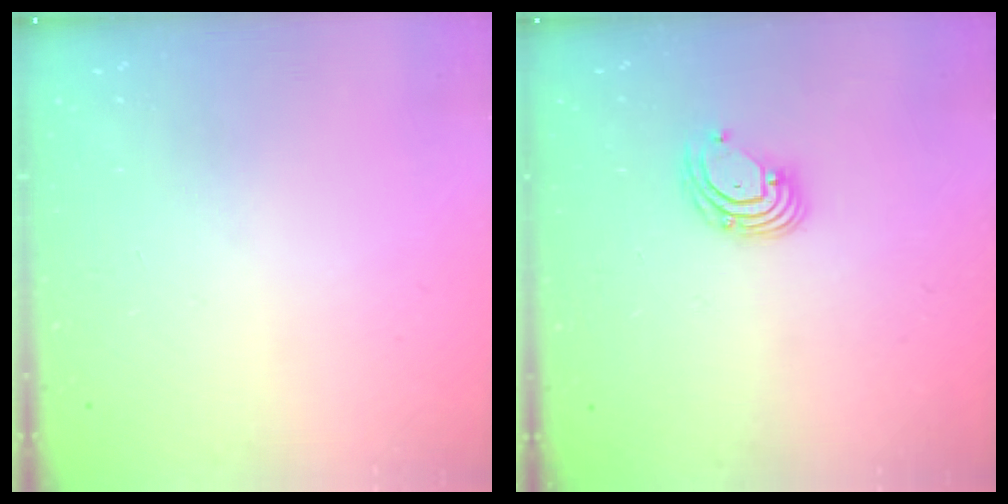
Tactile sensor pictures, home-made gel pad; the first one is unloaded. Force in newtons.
{"total": 3.9, "press": 3.9, "slide": 0.6}